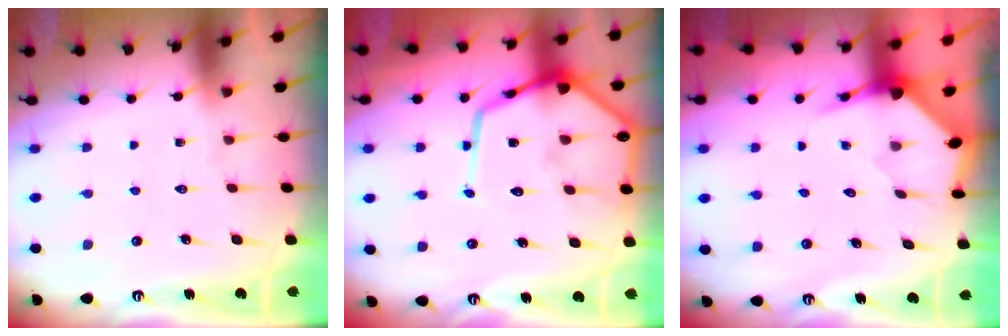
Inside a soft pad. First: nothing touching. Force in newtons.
{"total": 17.4, "press": 17.3, "slide": 1.6}
{"total": 3.7, "press": 3.7, "slide": 0.4}